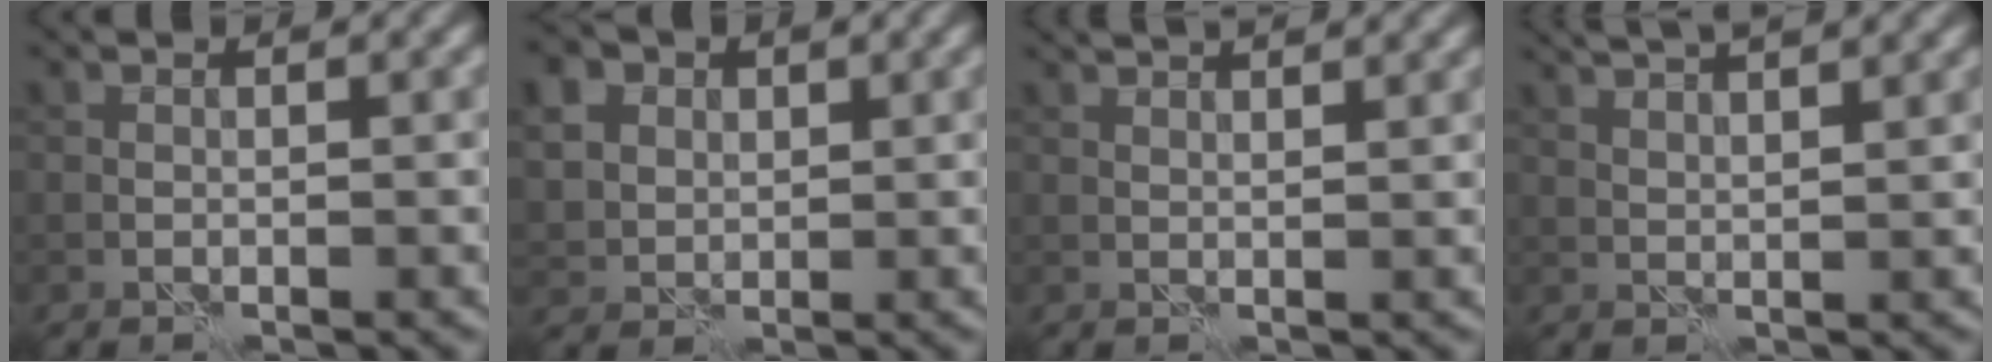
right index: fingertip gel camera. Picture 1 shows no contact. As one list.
[{"total": 4.8, "force": [2.0, 3.8, 2.1], "torque": [-0.079, 0.008, 0.042]}, {"total": 5.3, "force": [3.7, 2.0, 3.2], "torque": [-0.031, 0.038, 0.028]}, {"total": 7.2, "force": [5.0, 2.5, 4.7], "torque": [-0.052, 0.038, 0.047]}]